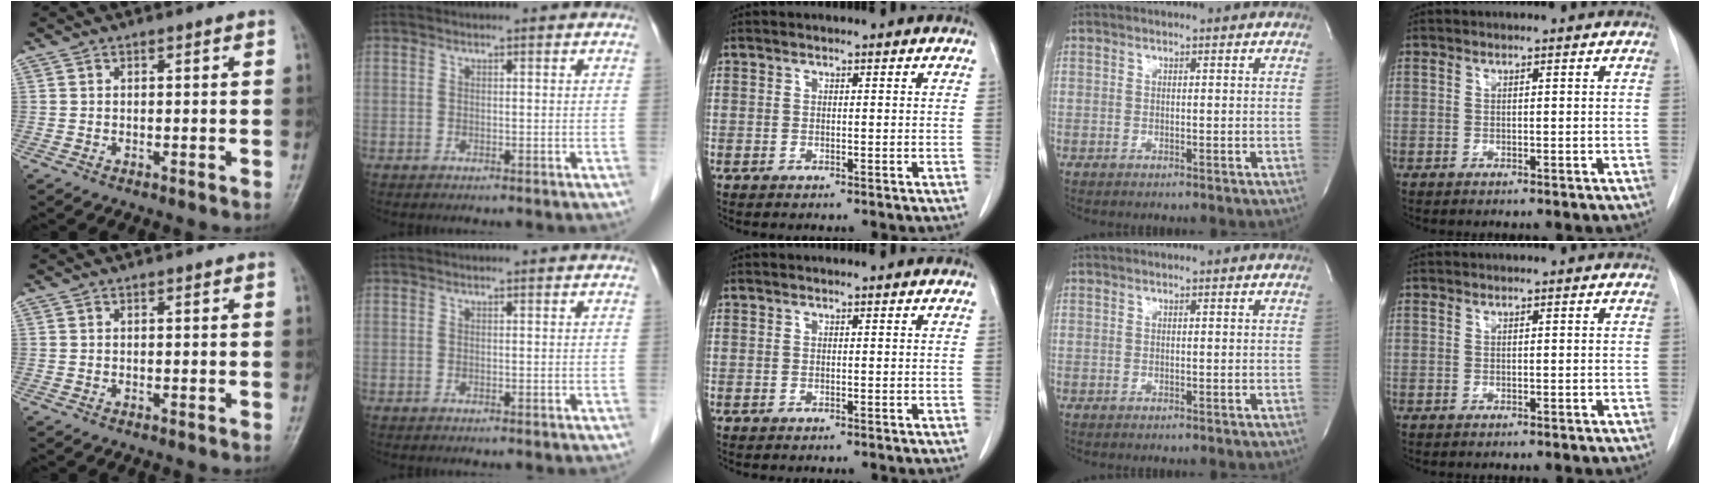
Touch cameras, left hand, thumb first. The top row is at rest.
{}